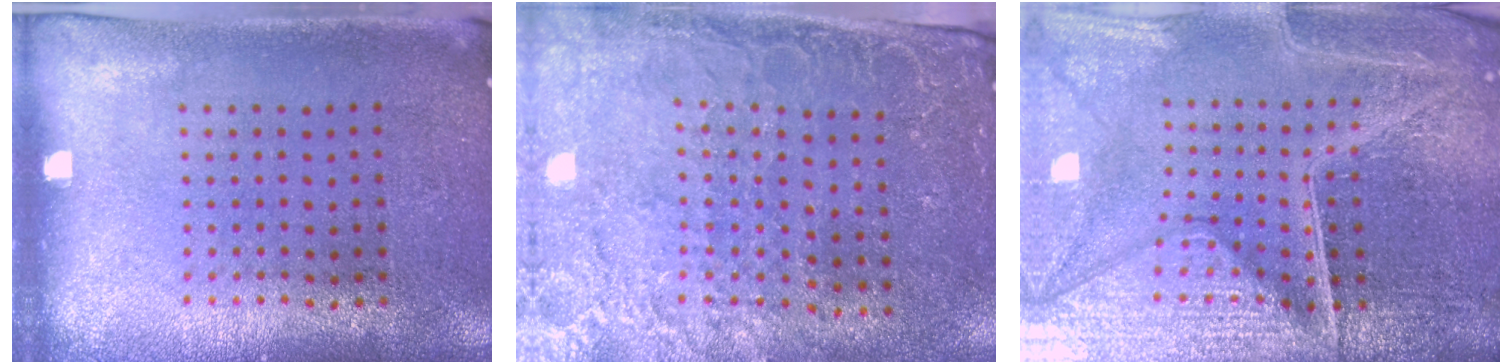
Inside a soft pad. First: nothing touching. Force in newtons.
{"total": 3.1, "press": 2.9, "slide": 1.0}
{"total": 6.6, "press": 5.9, "slide": 3.0}